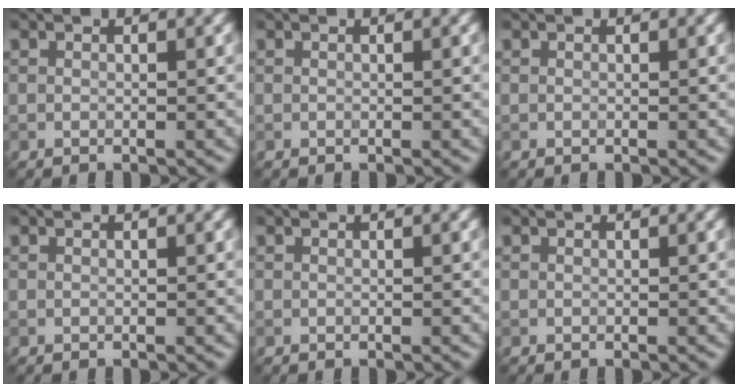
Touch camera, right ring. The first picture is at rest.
{"total": 0.0}
{"total": 0.0}
{"total": 0.0}
{"total": 0.0}
{"total": 0.0}